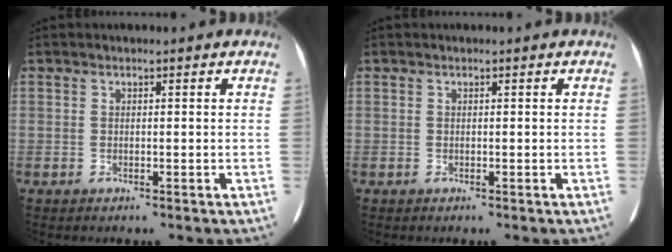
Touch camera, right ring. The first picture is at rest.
{"total": 0.0}